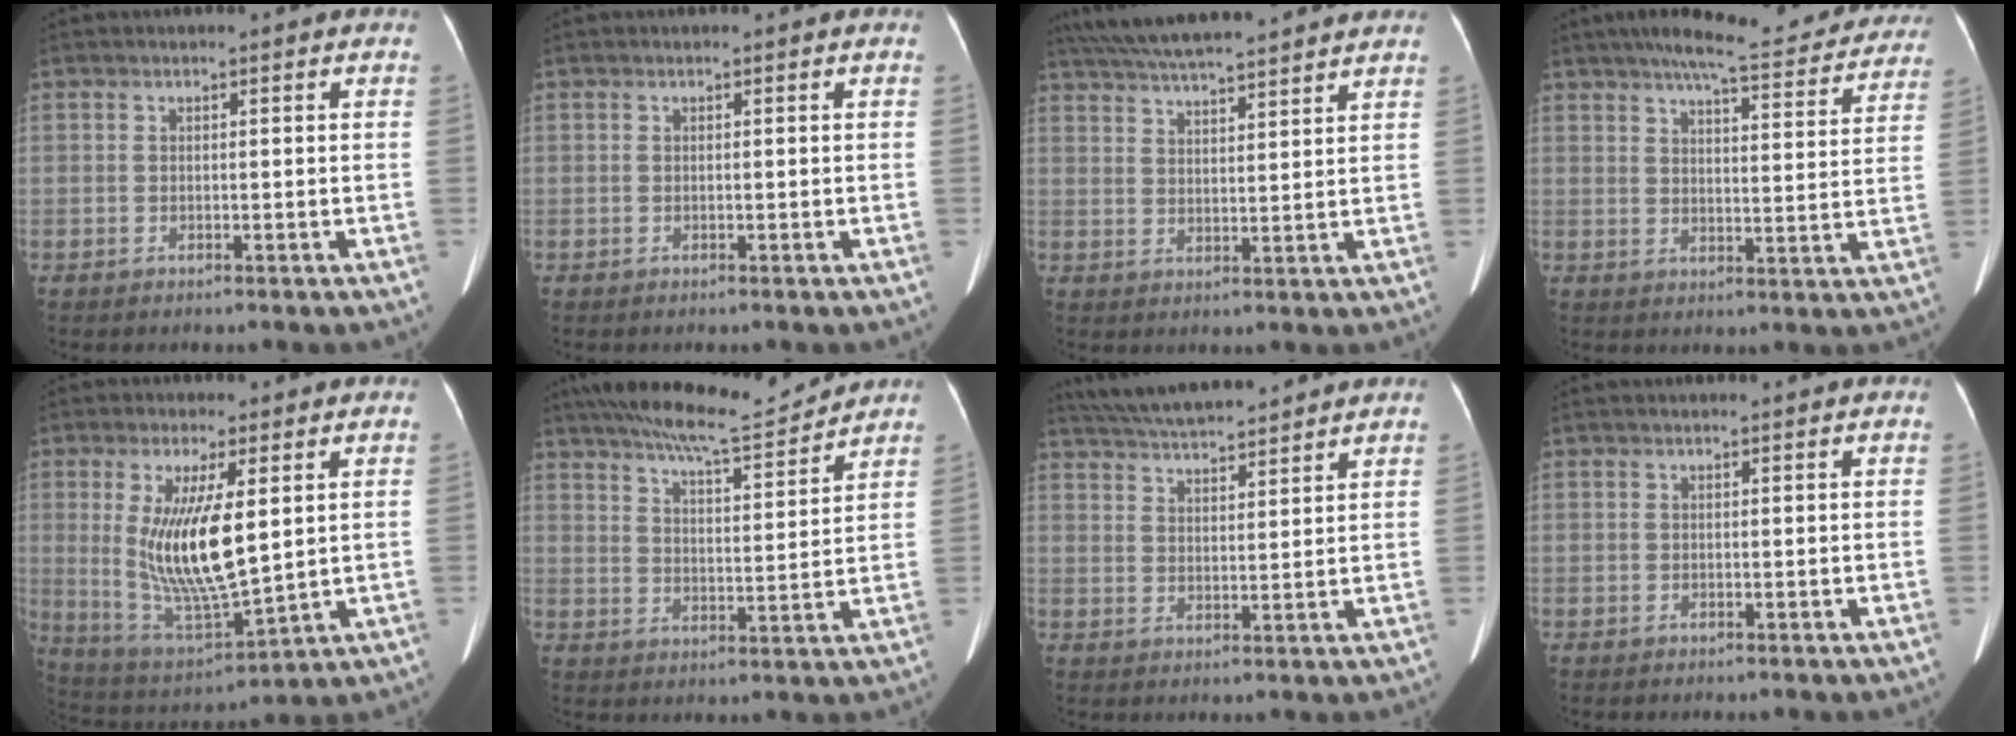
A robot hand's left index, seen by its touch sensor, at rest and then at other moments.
{"total": 0.0}
{"total": 16.1, "force": [14.4, 1.4, 7.0], "torque": [-0.130, 0.041, 0.219]}
{"total": 19.5, "force": [17.1, 3.4, 8.8], "torque": [-0.119, -0.001, 0.207]}
{"total": 13.1, "force": [2.2, 2.9, 12.6], "torque": [-0.254, -0.021, 0.049]}
{"total": 12.7, "force": [11.7, 0.6, 4.9], "torque": [-0.087, 0.001, 0.179]}
{"total": 13.1, "force": [11.9, 1.4, 5.1], "torque": [-0.097, 0.026, 0.192]}
{"total": 1.3, "force": [1.1, 0.1, 0.6], "torque": [-0.009, 0.013, 0.017]}